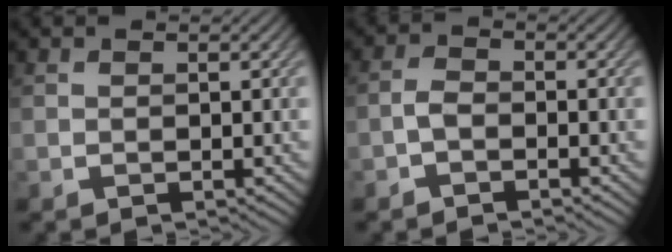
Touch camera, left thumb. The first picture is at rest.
{"total": 2.1, "force": [-1.2, 1.0, 1.3], "torque": [-0.026, 0.005, -0.032]}